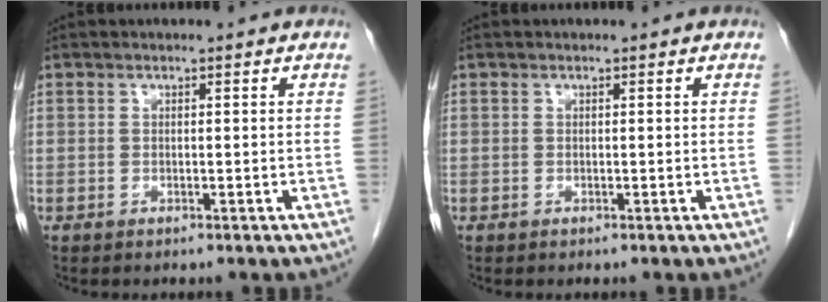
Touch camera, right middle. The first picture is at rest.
{"total": 0.0}